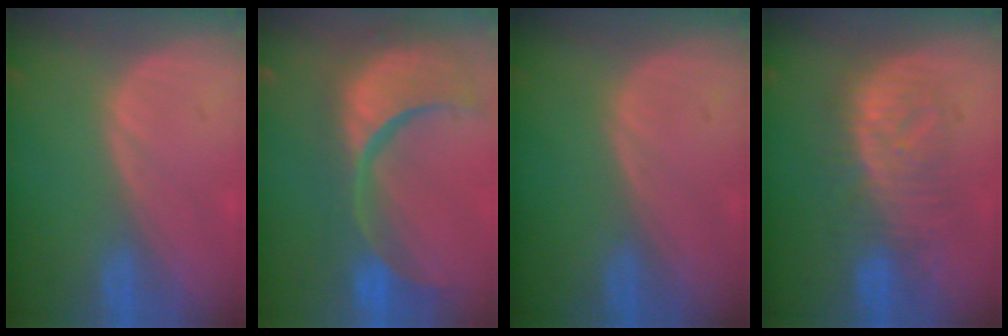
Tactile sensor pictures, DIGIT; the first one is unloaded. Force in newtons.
{"total": 15.0, "press": 11.9, "slide": 9.2}
{"total": 0.0}
{"total": 8.3, "press": 8.2, "slide": 1.5}